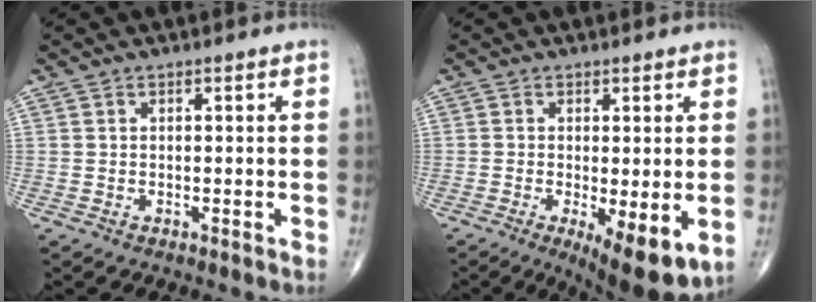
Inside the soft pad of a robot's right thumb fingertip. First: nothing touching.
{"total": 10.2, "force": [-2.9, 3.3, 9.2], "torque": [-0.136, -0.024, -0.036]}